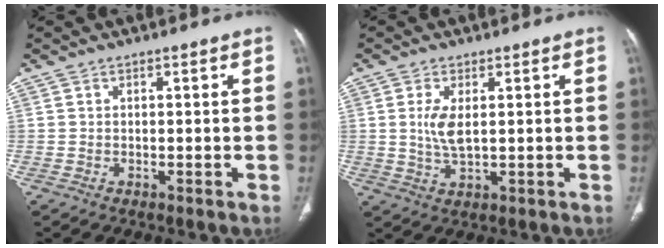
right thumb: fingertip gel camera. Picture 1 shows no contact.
{"total": 5.0, "force": [0.9, 2.1, 4.5], "torque": [-0.097, -0.011, 0.023]}